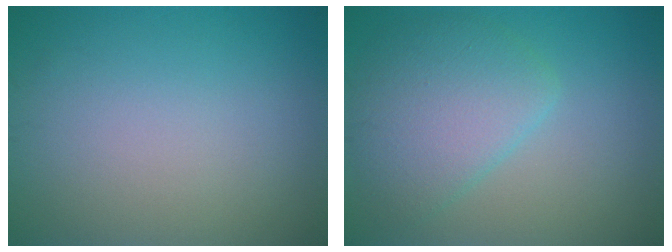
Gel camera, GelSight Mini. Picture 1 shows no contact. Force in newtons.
{"total": 5.0, "press": 5.0, "slide": 0.2}